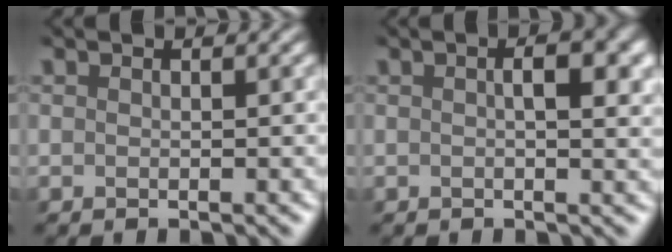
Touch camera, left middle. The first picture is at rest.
{"total": 4.4, "force": [1.0, 1.7, 3.9], "torque": [-0.027, 0.012, 0.005]}